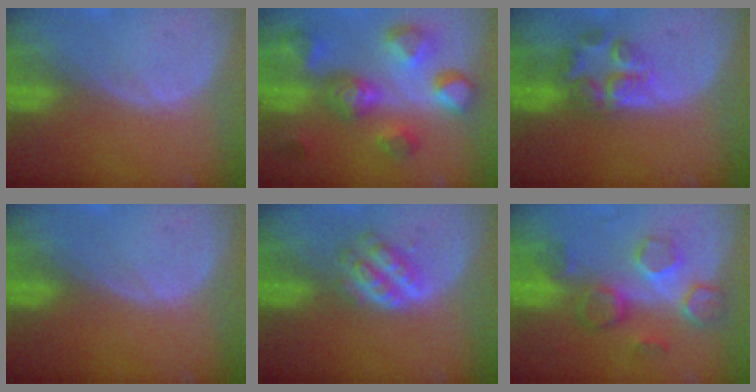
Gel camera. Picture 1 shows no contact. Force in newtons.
{"total": 10.1, "press": 9.8, "slide": 2.4}
{"total": 5.6, "press": 5.5, "slide": 1.1}
{"total": 0.0}
{"total": 4.7, "press": 4.4, "slide": 1.7}
{"total": 8.6, "press": 7.6, "slide": 4.0}